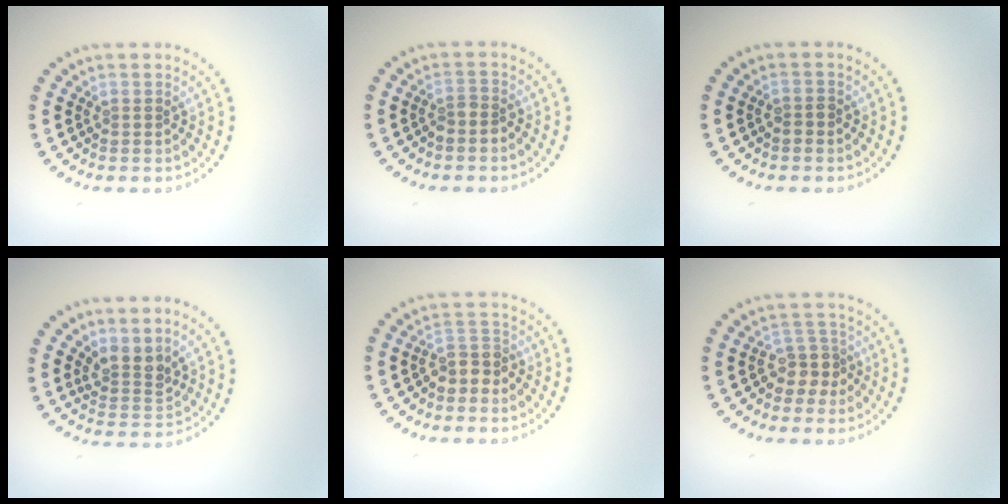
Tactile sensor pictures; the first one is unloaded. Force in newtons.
{"total": 1.5, "press": 1.1, "slide": 1.0}
{"total": 0.9, "press": 0.9, "slide": 0.2}
{"total": 2.6, "press": 2.0, "slide": 1.7}
{"total": 2.3, "press": 2.0, "slide": 1.3}
{"total": 2.5, "press": 2.0, "slide": 1.4}